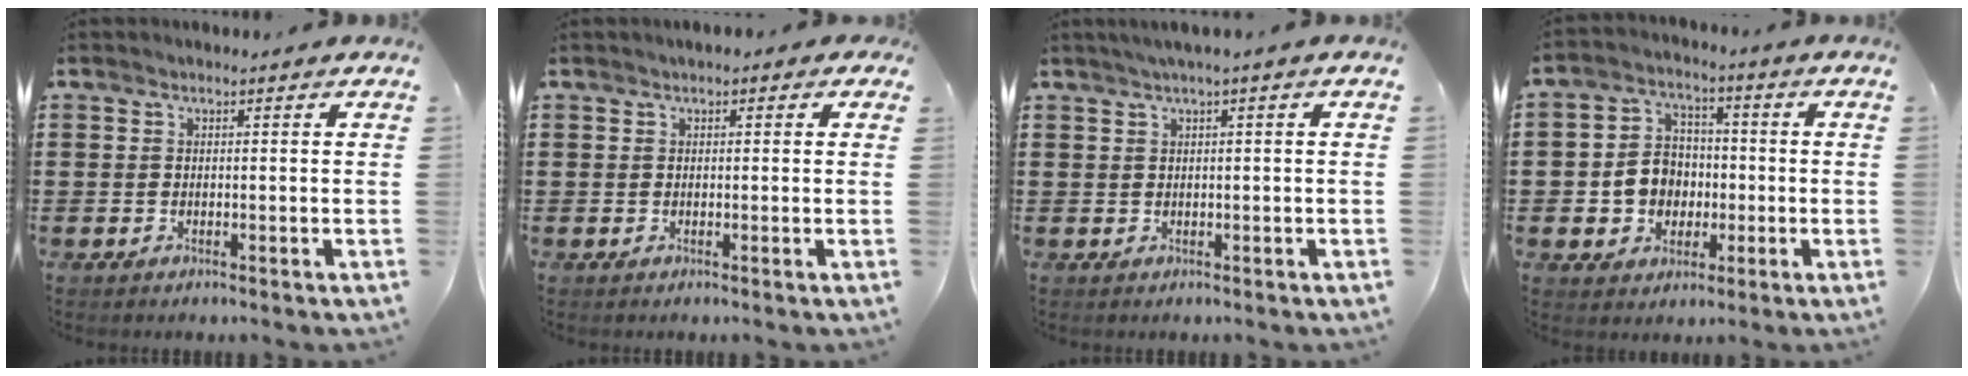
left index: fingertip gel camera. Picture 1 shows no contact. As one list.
[{"total": 0.8, "force": [0.2, 0.6, 0.5], "torque": [-0.010, 0.007, 0.002]}, {"total": 1.3, "force": [0.3, -0.1, 1.3], "torque": [-0.021, -0.003, 0.006]}, {"total": 6.7, "force": [-1.0, 6.1, 2.7], "torque": [-0.057, 0.017, -0.018]}]